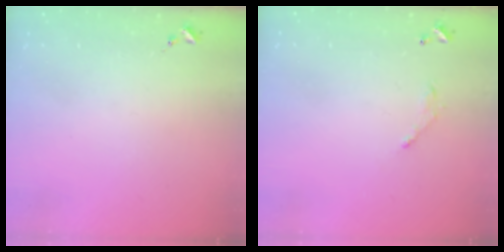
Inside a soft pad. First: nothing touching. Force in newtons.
{"total": 6.2, "press": 6.2, "slide": 0.4}